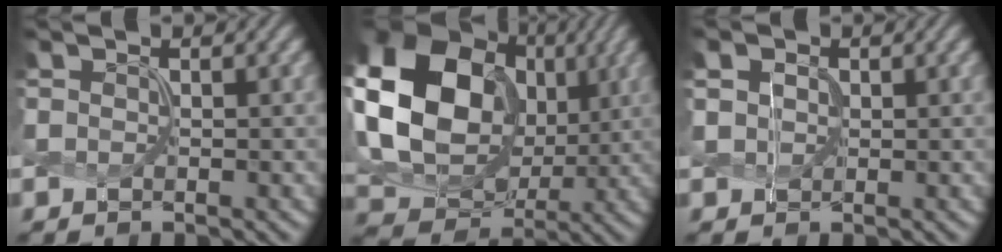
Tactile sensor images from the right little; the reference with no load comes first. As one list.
[{"total": 16.5, "force": [2.3, 13.4, 9.4], "torque": [-0.236, 0.016, 0.075]}, {"total": 0.6, "force": [-0.3, 0.2, -0.5], "torque": [-0.013, -0.001, 0.025]}]